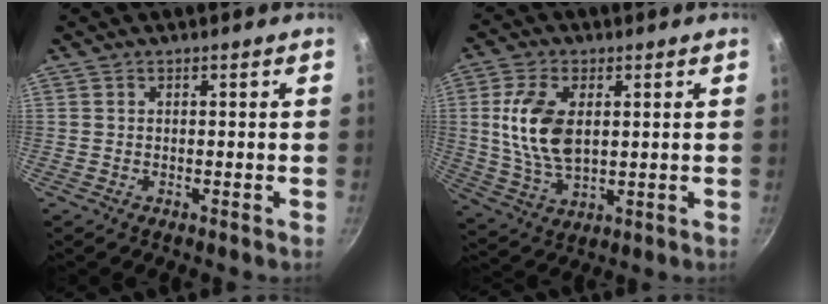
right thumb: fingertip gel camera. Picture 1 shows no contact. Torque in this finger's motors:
{"motor_torque": [0.66, 1.05, 1.62, 0.59, 0.20]}